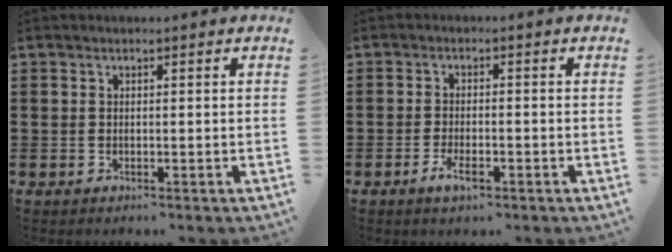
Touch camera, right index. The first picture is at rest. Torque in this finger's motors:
{"motor_torque": [0.08, -0.10, 0.17, 0.01]}